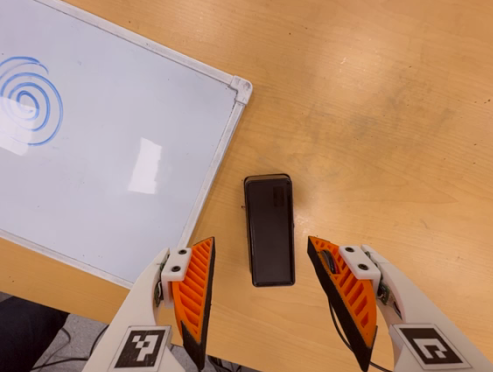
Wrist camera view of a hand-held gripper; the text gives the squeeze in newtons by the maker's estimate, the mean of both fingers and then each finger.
{"total": 0.0}